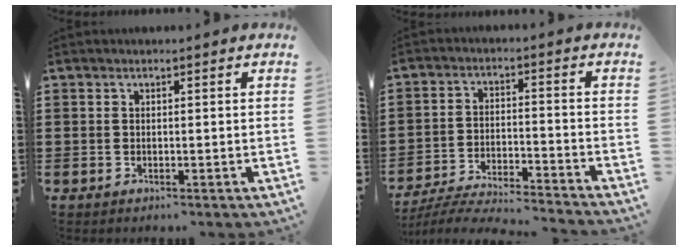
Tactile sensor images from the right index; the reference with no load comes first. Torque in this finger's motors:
{"motor_torque": [-0.48, 0.49, 0.03, 0.00]}